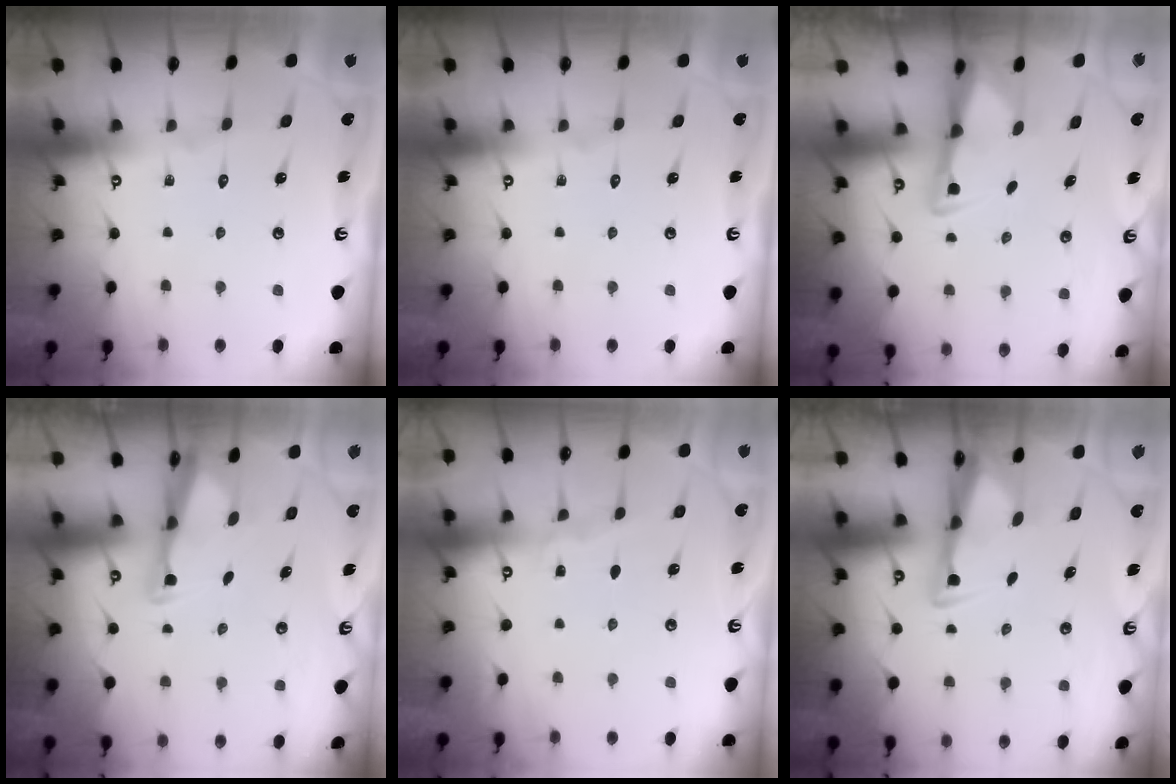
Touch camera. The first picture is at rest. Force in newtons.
{"total": 0.0}
{"total": 2.8, "press": 2.8, "slide": 0.4}
{"total": 2.7, "press": 2.6, "slide": 0.7}
{"total": 2.9, "press": 2.8, "slide": 0.4}
{"total": 2.9, "press": 2.8, "slide": 0.9}